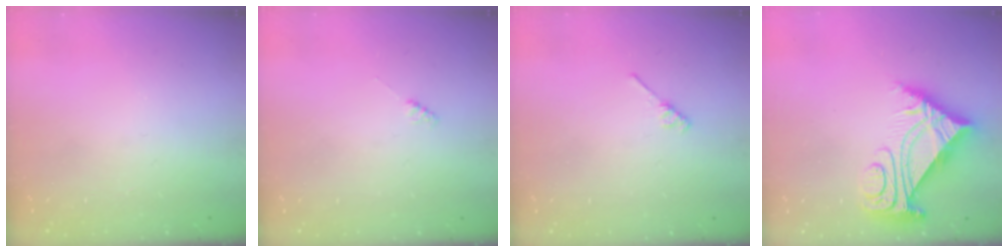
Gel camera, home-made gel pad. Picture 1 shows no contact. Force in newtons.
{"total": 1.9, "press": 1.9, "slide": 0.3}
{"total": 2.7, "press": 2.7, "slide": 0.4}
{"total": 8.9, "press": 8.8, "slide": 1.1}